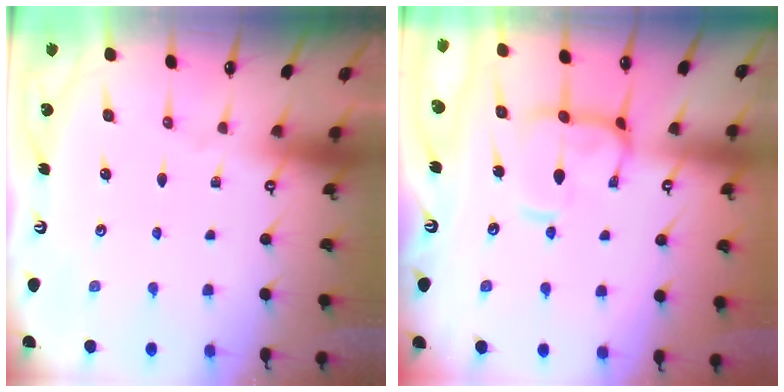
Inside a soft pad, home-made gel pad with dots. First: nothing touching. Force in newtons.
{"total": 7.6, "press": 7.5, "slide": 0.9}